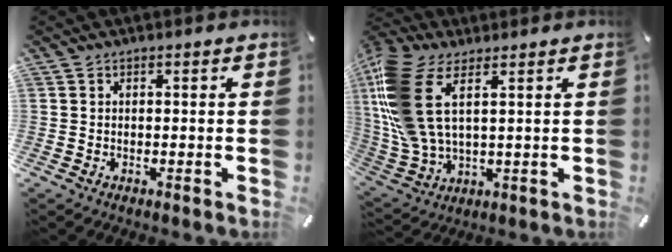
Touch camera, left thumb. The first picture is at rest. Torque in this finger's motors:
{"motor_torque": [2.51, 2.50, 1.43, 0.40, 0.45]}